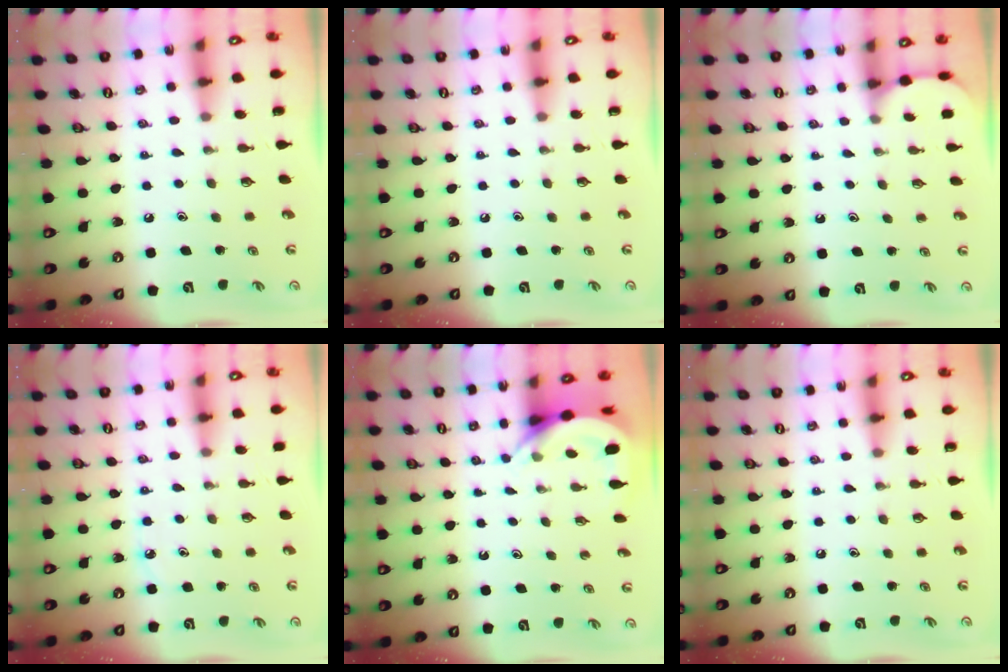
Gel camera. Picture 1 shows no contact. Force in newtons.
{"total": 0.0}
{"total": 1.4, "press": 1.4, "slide": 0.0}
{"total": 3.9, "press": 3.8, "slide": 0.5}
{"total": 5.1, "press": 5.1, "slide": 0.2}
{"total": 0.0}